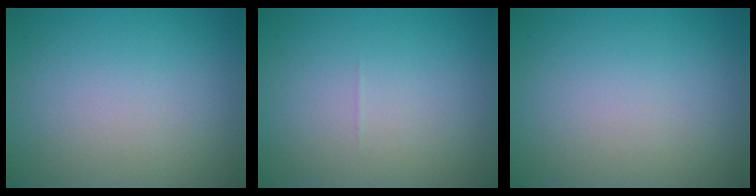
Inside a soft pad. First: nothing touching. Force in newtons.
{"total": 0.0}
{"total": 0.0}